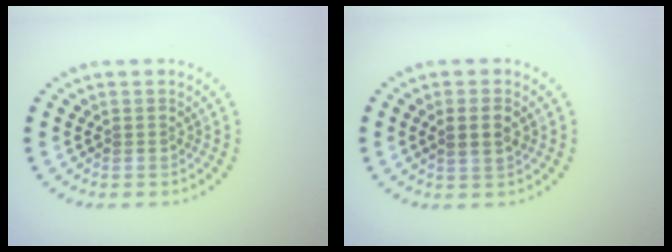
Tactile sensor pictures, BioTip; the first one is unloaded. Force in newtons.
{"total": 2.3, "press": 2.1, "slide": 0.8}